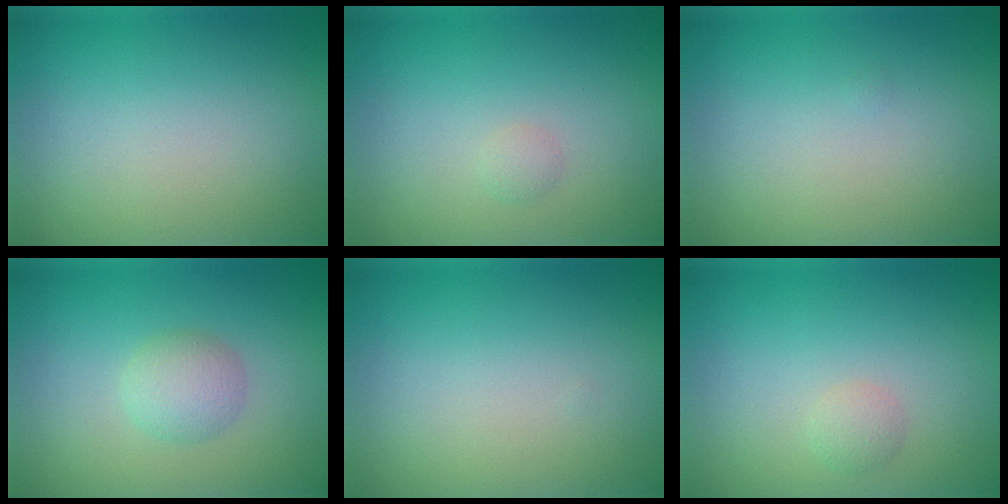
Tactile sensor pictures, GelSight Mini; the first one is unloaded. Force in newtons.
{"total": 0.6, "press": 0.6, "slide": 0.1}
{"total": 0.0}
{"total": 2.4, "press": 2.4, "slide": 0.1}
{"total": 0.0}
{"total": 1.1, "press": 1.1, "slide": 0.0}